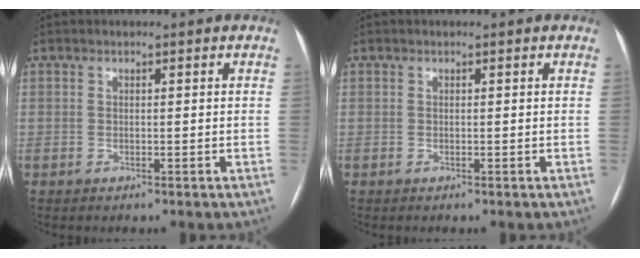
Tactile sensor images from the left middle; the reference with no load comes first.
{"total": 0.0}